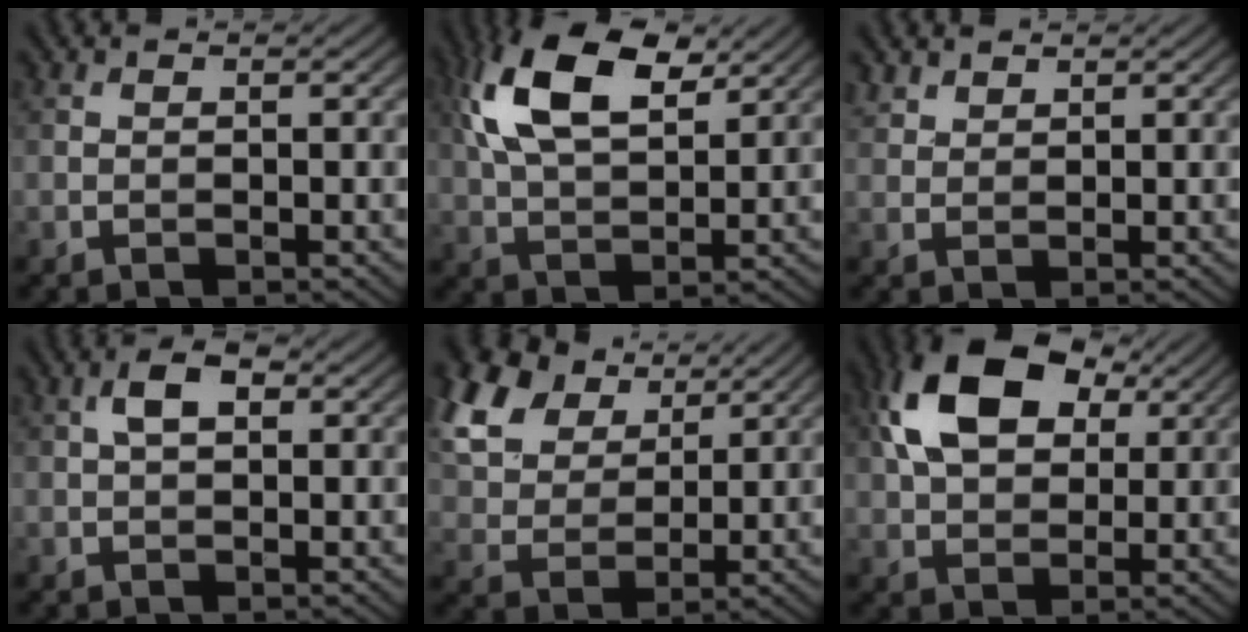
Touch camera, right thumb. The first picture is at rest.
{"total": 13.0, "force": [5.7, 6.3, 9.9], "torque": [-0.220, 0.018, 0.107]}
{"total": 2.2, "force": [1.8, 1.2, 0.6], "torque": [-0.016, 0.003, 0.042]}
{"total": 3.3, "force": [0.9, 1.7, 2.6], "torque": [-0.048, 0.009, 0.011]}
{"total": 13.3, "force": [7.4, 8.0, 7.6], "torque": [-0.215, 0.034, 0.133]}
{"total": 13.2, "force": [4.7, 8.3, 9.2], "torque": [-0.200, 0.025, 0.085]}